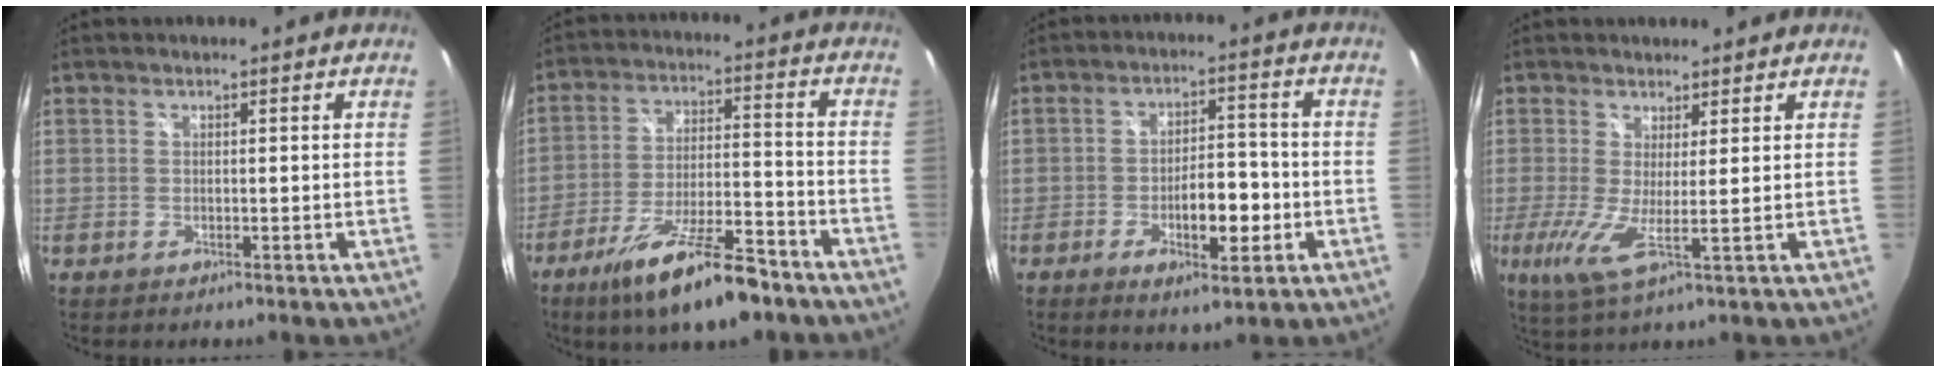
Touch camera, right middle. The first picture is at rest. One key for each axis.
{"total": 15.3, "fx": -10.9, "fy": 3.6, "fz": 10.1, "tx": -0.191, "ty": -0.017, "tz": -0.179}
{"total": 8.5, "fx": -3.0, "fy": 3.2, "fz": 7.3, "tx": -0.125, "ty": 0.005, "tz": -0.039}
{"total": 5.1, "fx": 0.7, "fy": -0.2, "fz": 5.0, "tx": -0.099, "ty": -0.015, "tz": 0.004}